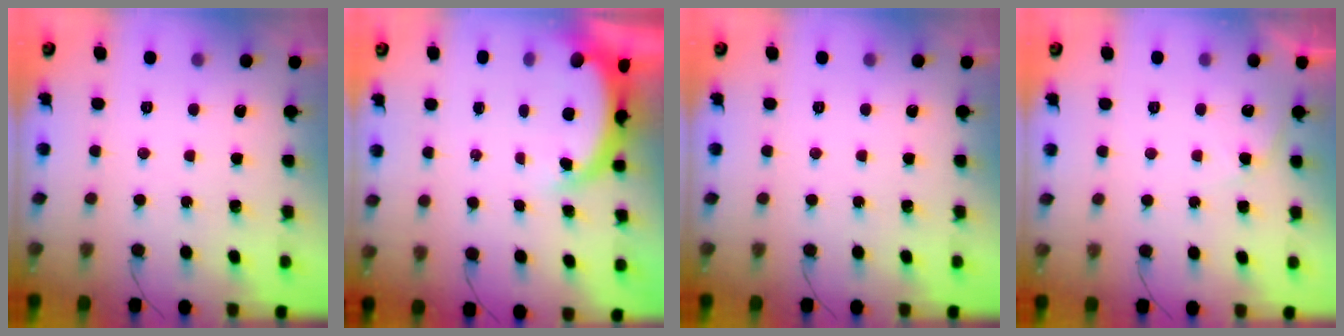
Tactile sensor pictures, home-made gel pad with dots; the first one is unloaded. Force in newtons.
{"total": 4.4, "press": 4.4, "slide": 0.3}
{"total": 0.0}
{"total": 3.4, "press": 3.4, "slide": 0.0}